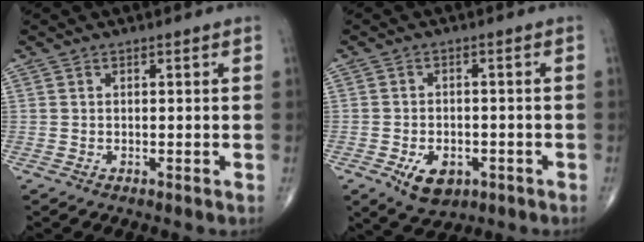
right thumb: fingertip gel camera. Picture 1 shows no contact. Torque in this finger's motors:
{"motor_torque": [0.02, 0.05, 0.32, 0.19, 0.10]}